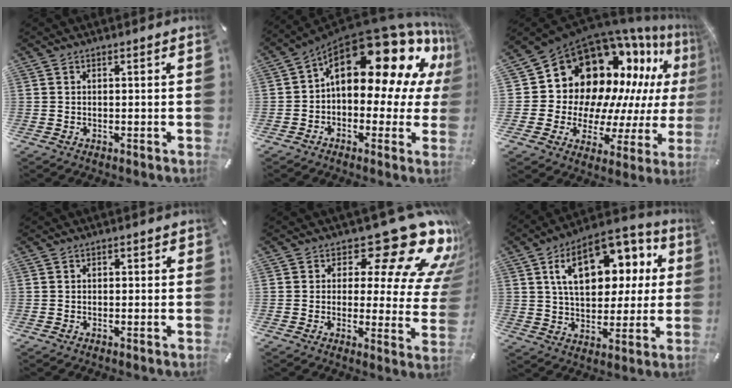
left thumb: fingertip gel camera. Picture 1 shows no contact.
{"total": 23.2, "force": [10.0, 12.2, 17.1], "torque": [-0.250, -0.083, 0.168]}
{"total": 20.4, "force": [10.6, 14.4, 9.9], "torque": [-0.151, -0.117, 0.217]}
{"total": 0.8, "force": [-0.3, 0.7, 0.3], "torque": [-0.005, 0.003, -0.007]}
{"total": 20.9, "force": [12.6, 8.4, 14.5], "torque": [-0.182, -0.089, 0.199]}
{"total": 18.4, "force": [7.1, 11.2, 12.9], "torque": [-0.209, -0.017, 0.120]}